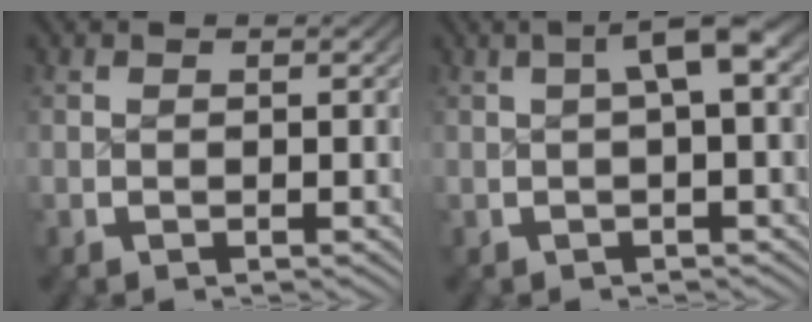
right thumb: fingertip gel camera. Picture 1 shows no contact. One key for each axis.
{"total": 4.7, "fx": 1.1, "fy": 1.4, "fz": 4.3, "tx": -0.058, "ty": 0.022, "tz": 0.009}